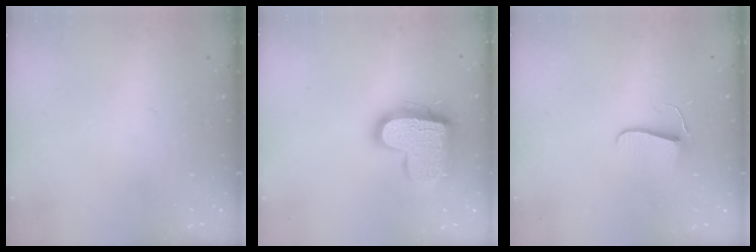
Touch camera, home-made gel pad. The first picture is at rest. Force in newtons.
{"total": 18.0, "press": 17.9, "slide": 1.6}
{"total": 6.2, "press": 6.1, "slide": 0.6}